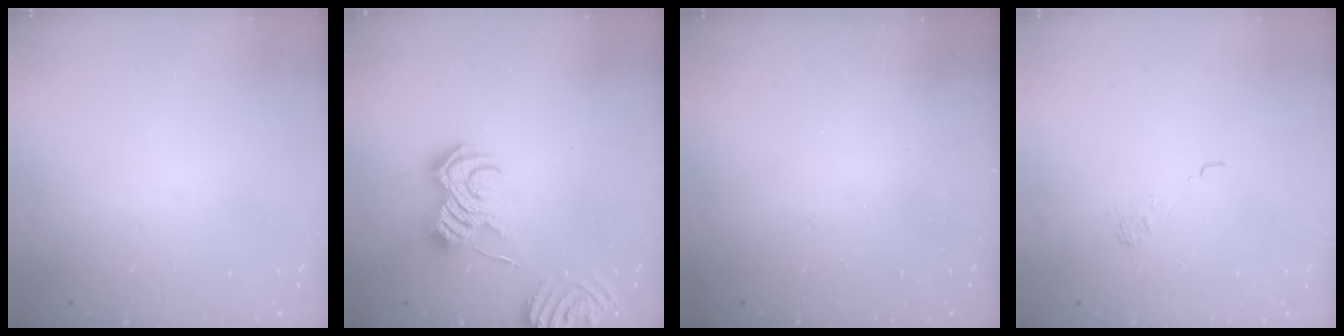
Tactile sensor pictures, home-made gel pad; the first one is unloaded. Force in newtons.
{"total": 8.5, "press": 8.5, "slide": 0.6}
{"total": 2.4, "press": 2.3, "slide": 0.8}
{"total": 2.3, "press": 1.8, "slide": 1.3}